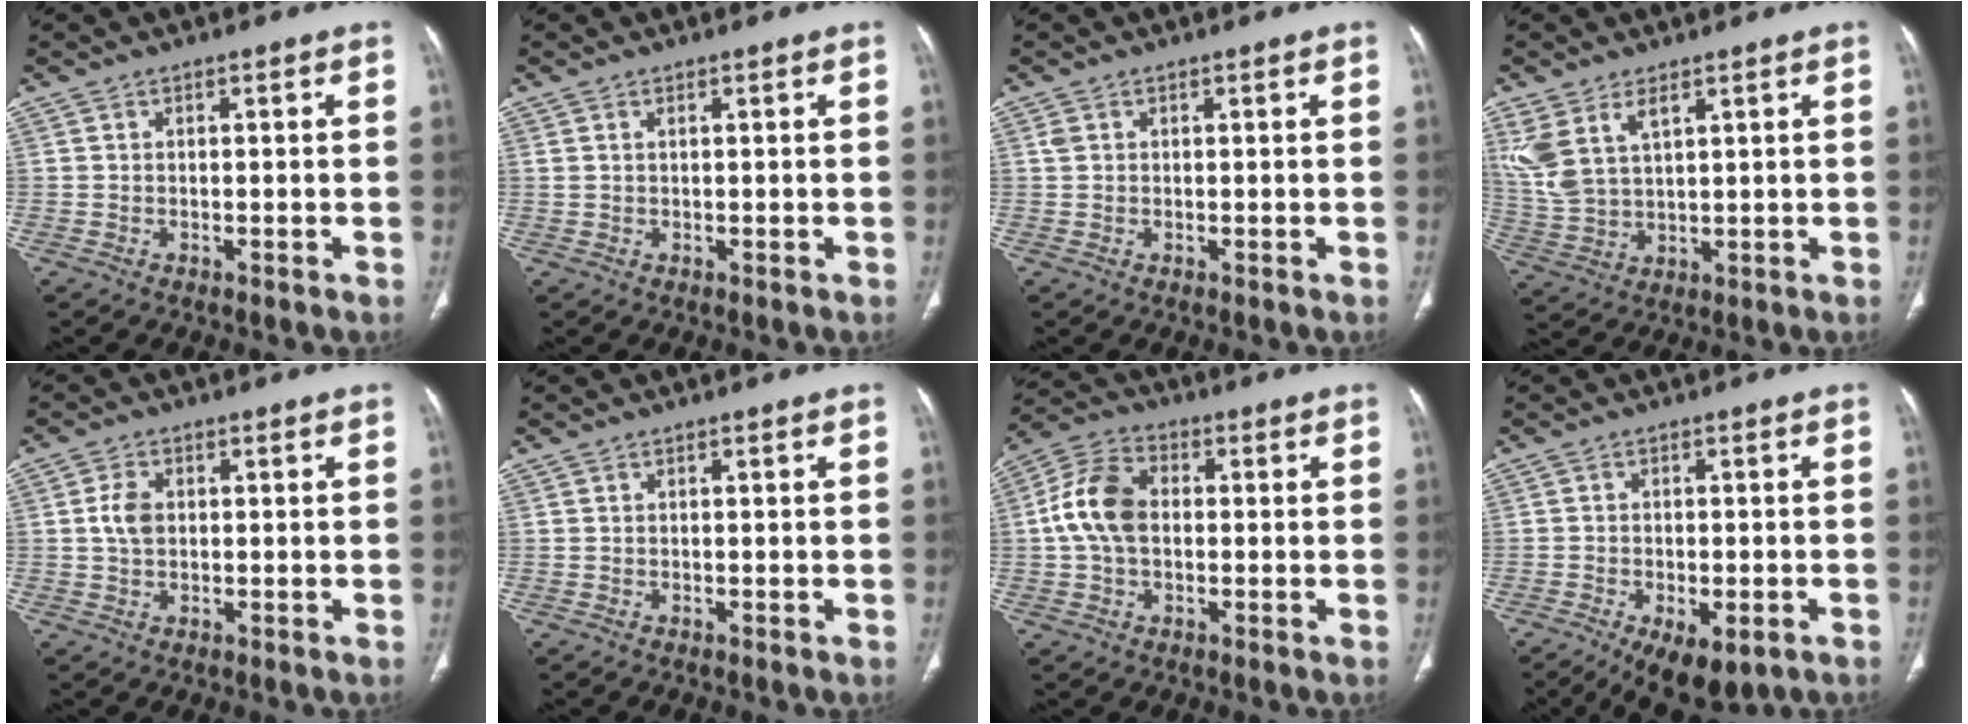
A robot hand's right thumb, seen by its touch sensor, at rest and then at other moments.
{"total": 0.7, "force": [0.4, 0.3, 0.6], "torque": [-0.017, 0.009, 0.011]}
{"total": 1.1, "force": [0.4, 0.8, 0.6], "torque": [-0.011, 0.005, 0.009]}
{"total": 9.0, "force": [4.6, 4.5, 6.3], "torque": [-0.141, -0.011, 0.104]}
{"total": 3.9, "force": [0.4, 2.7, 2.8], "torque": [-0.056, 0.003, 0.007]}
{"total": 0.0}
{"total": 10.6, "force": [0.4, 7.2, 7.8], "torque": [-0.149, 0.025, -0.001]}
{"total": 11.2, "force": [-5.9, 5.5, 7.8], "torque": [-0.120, 0.003, -0.081]}